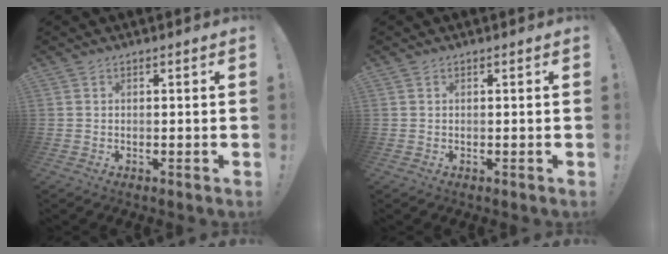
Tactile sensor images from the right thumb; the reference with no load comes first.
{"total": 0.0}